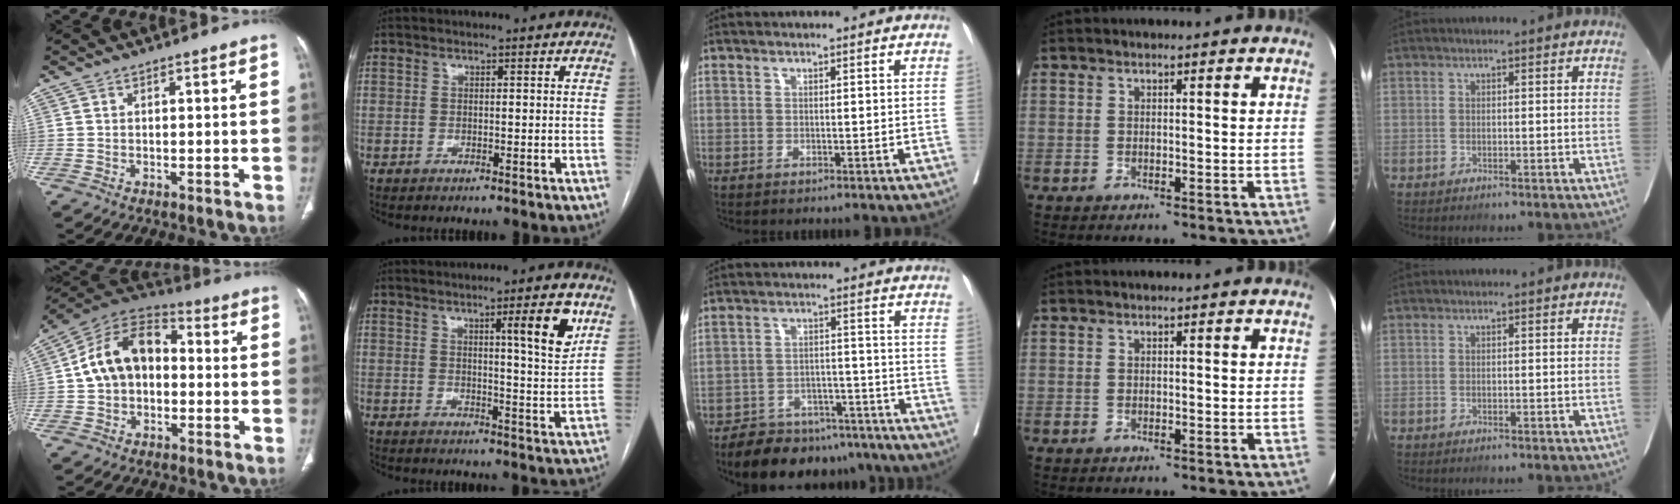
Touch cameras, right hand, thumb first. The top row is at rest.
{"thumb": {"total": 14.1, "force": [0.2, 10.1, 9.8], "torque": [-0.150, 0.040, -0.012]}, "index": {"total": 7.7, "force": [3.8, 0.0, 6.7], "torque": [-0.088, -0.016, 0.052]}, "middle": {"total": 15.0, "force": [-12.8, 6.1, 4.8], "torque": [-0.063, 0.015, -0.175]}}